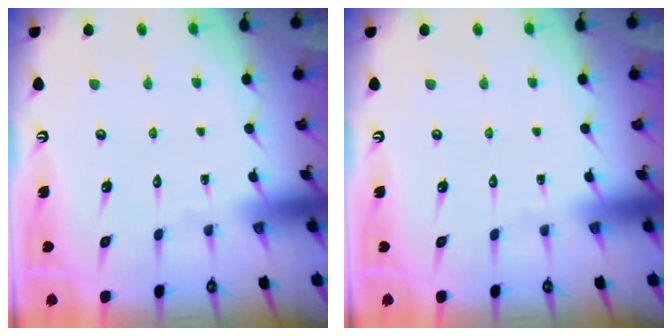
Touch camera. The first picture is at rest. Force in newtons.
{"total": 0.0}